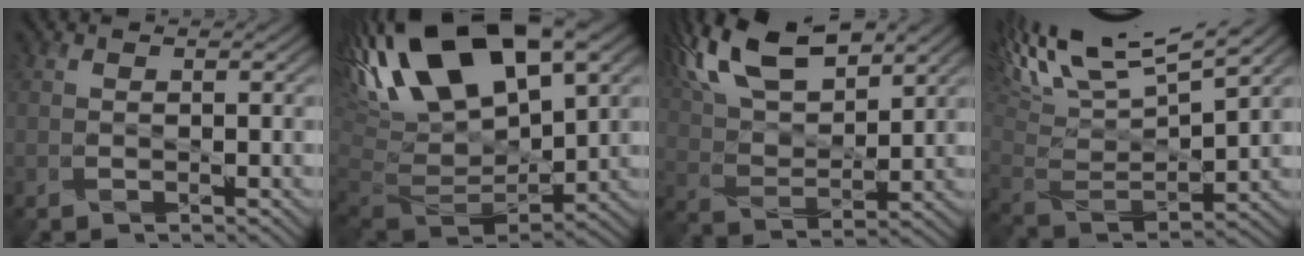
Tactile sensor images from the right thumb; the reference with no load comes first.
{"total": 20.7, "force": [8.1, 10.5, 15.9], "torque": [-0.337, 0.006, 0.166]}
{"total": 15.3, "force": [9.0, 6.4, 10.5], "torque": [-0.237, 0.026, 0.151]}
{"total": 16.8, "force": [10.6, 5.1, 11.9], "torque": [-0.278, 0.032, 0.168]}